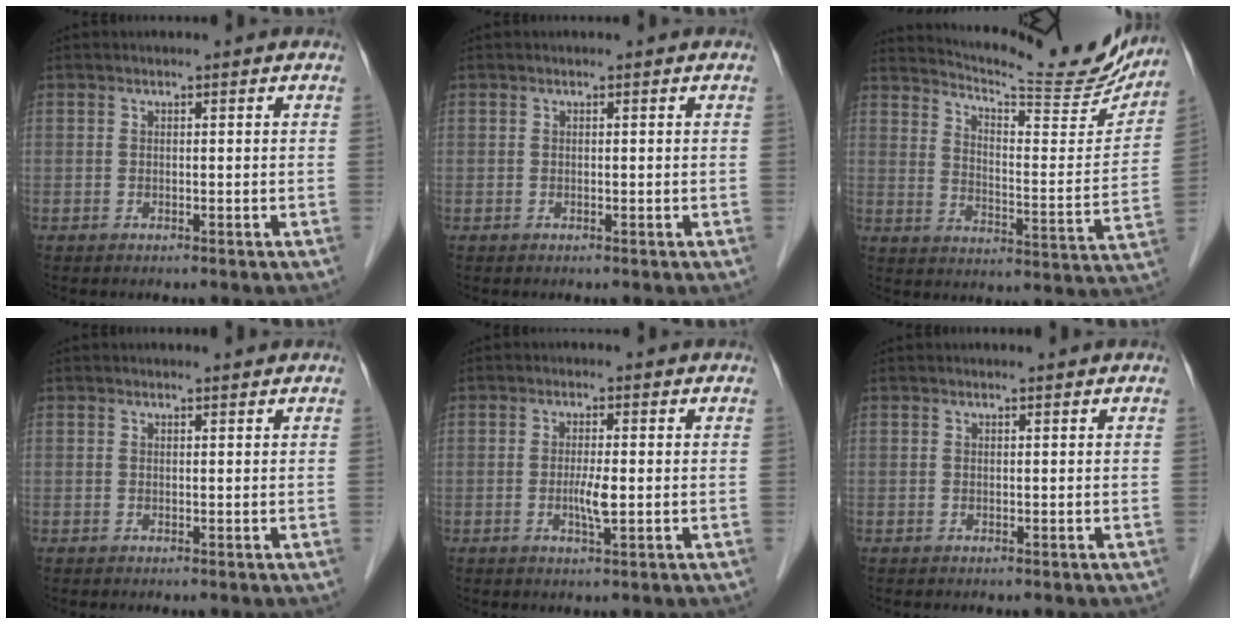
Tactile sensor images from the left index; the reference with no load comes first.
{"total": 0.0}
{"total": 19.5, "force": [18.4, 2.1, 6.1], "torque": [-0.099, -0.058, 0.239]}
{"total": 1.1, "force": [1.1, -0.1, 0.1], "torque": [-0.008, -0.001, 0.016]}
{"total": 2.9, "force": [-0.3, 0.2, 2.8], "torque": [-0.056, -0.005, -0.005]}
{"total": 0.9, "force": [0.9, -0.1, 0.1], "torque": [-0.008, 0.001, 0.012]}